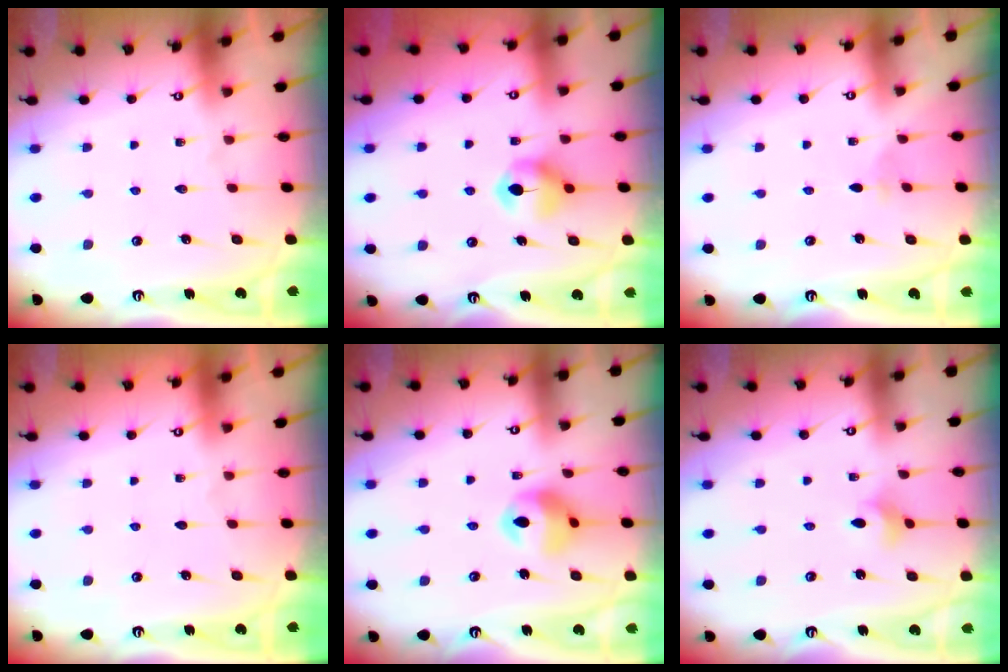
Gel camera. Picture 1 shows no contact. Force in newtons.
{"total": 6.9, "press": 6.8, "slide": 0.4}
{"total": 1.6, "press": 1.6, "slide": 0.4}
{"total": 0.0}
{"total": 12.1, "press": 11.9, "slide": 1.9}
{"total": 3.9, "press": 3.7, "slide": 1.0}